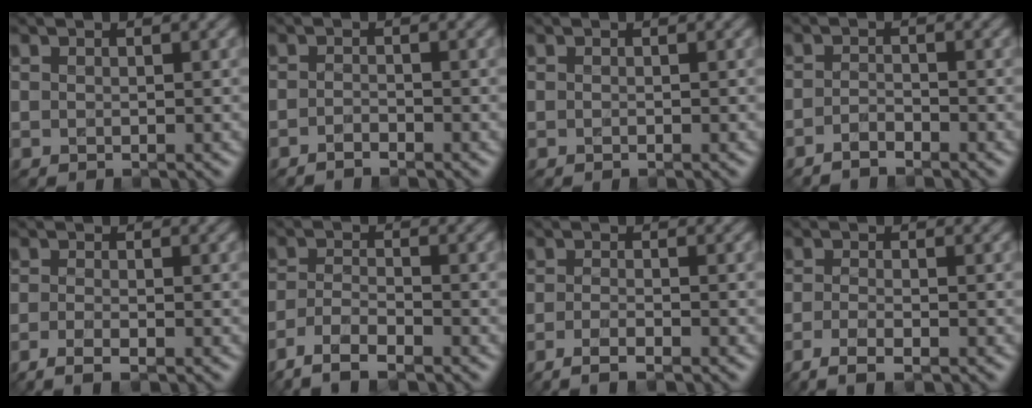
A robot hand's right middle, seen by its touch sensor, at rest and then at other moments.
{"total": 1.0, "force": [-0.9, 0.2, 0.5], "torque": [-0.008, 0.000, -0.018]}
{"total": 0.0}
{"total": 1.3, "force": [-1.1, 0.2, 0.7], "torque": [-0.013, 0.001, -0.025]}
{"total": 2.3, "force": [-1.3, 0.6, 1.7], "torque": [-0.032, -0.007, -0.032]}
{"total": 4.4, "force": [-3.4, 1.2, 2.4], "torque": [-0.049, -0.006, -0.073]}
{"total": 2.5, "force": [-1.6, 0.6, 1.8], "torque": [-0.033, -0.005, -0.038]}
{"total": 2.9, "force": [-1.8, 0.8, 2.1], "torque": [-0.047, -0.008, -0.043]}